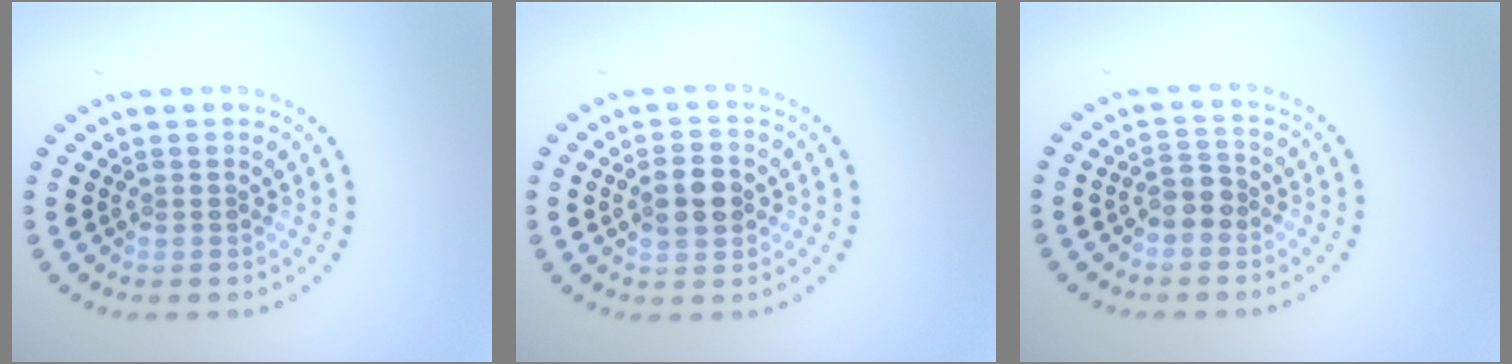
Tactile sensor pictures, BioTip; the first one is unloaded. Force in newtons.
{"total": 3.6, "press": 3.6, "slide": 0.1}
{"total": 2.2, "press": 2.0, "slide": 0.9}